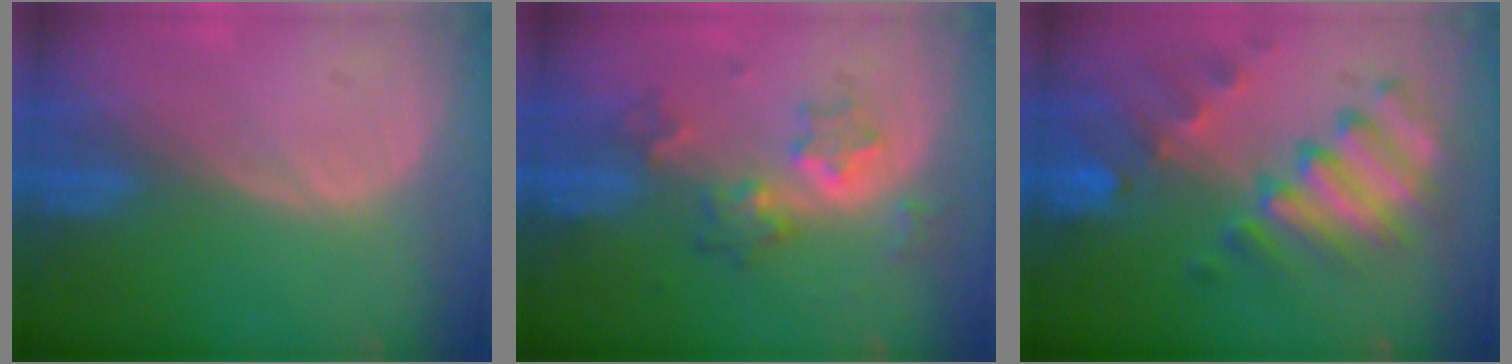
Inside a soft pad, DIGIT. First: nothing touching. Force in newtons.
{"total": 6.4, "press": 5.5, "slide": 3.2}
{"total": 10.1, "press": 8.8, "slide": 4.9}